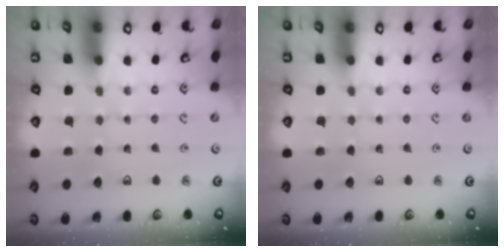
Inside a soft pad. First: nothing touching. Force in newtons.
{"total": 0.0}